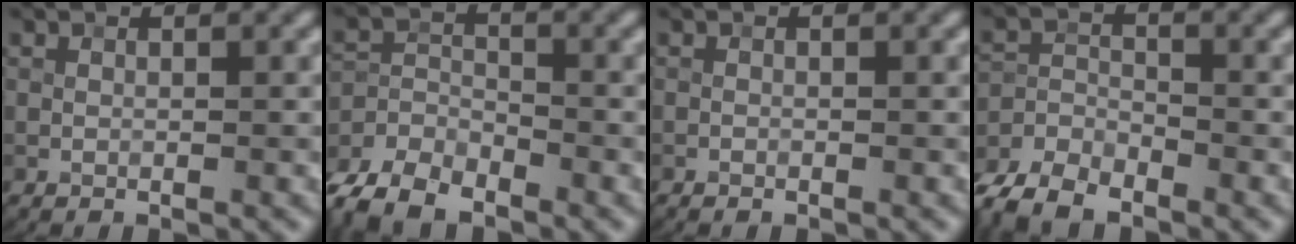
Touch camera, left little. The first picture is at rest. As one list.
[{"total": 6.3, "force": [-5.2, 2.6, 2.2], "torque": [-0.037, -0.020, -0.107]}, {"total": 0.0}, {"total": 5.4, "force": [-4.6, 2.1, 2.0], "torque": [-0.031, -0.015, -0.097]}]